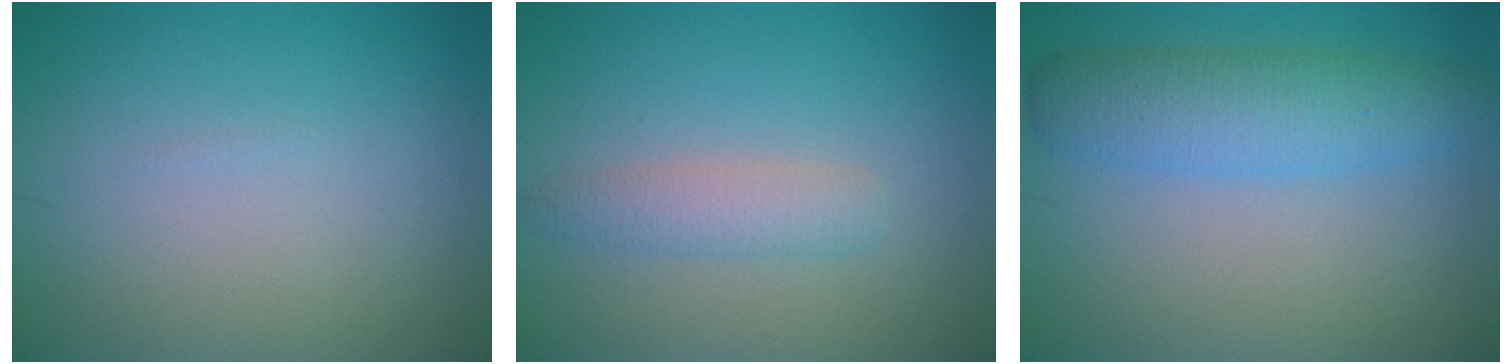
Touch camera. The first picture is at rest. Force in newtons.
{"total": 2.3, "press": 2.3, "slide": 0.1}
{"total": 5.1, "press": 5.1, "slide": 0.1}